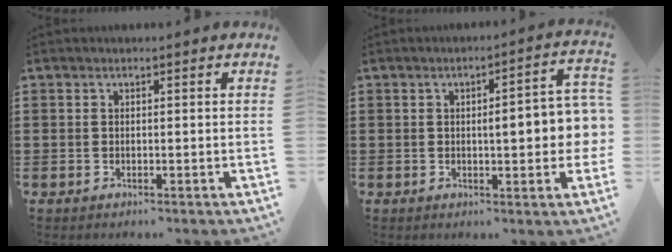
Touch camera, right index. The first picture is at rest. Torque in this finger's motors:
{"motor_torque": [0.94, -0.31, 0.74, 0.13]}